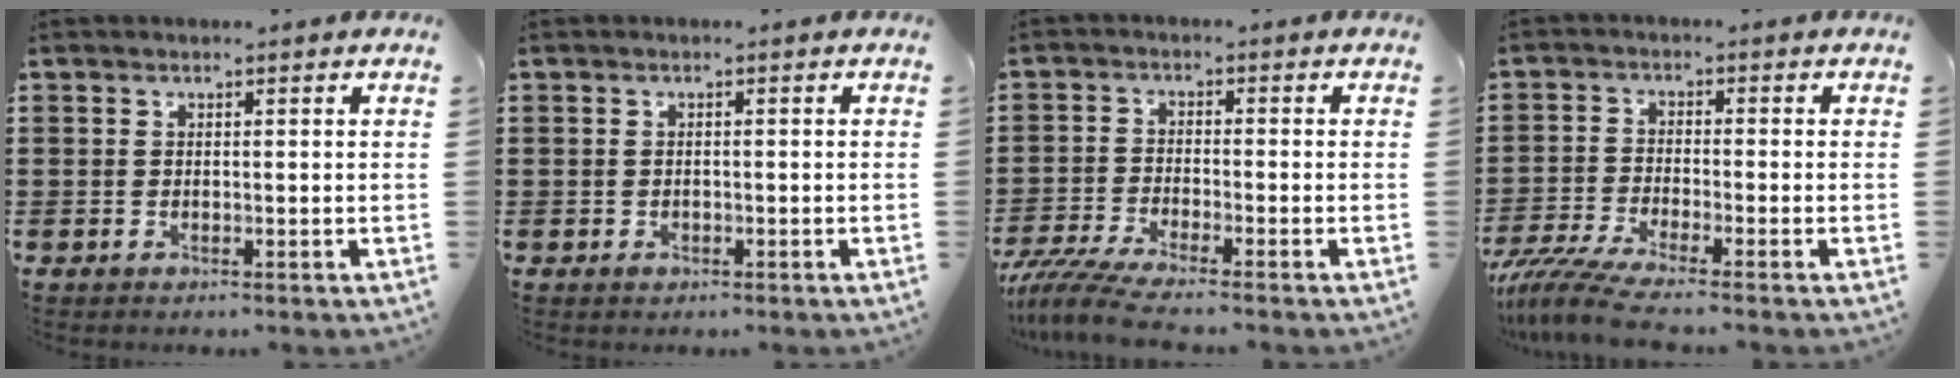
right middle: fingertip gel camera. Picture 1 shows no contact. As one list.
[{"total": 0.6, "force": [-0.3, 0.4, 0.3], "torque": [-0.006, -0.001, -0.007]}, {"total": 4.9, "force": [-4.4, -0.1, 2.1], "torque": [-0.064, -0.022, -0.092]}, {"total": 5.2, "force": [-4.4, -0.1, 2.6], "torque": [-0.079, -0.028, -0.094]}]